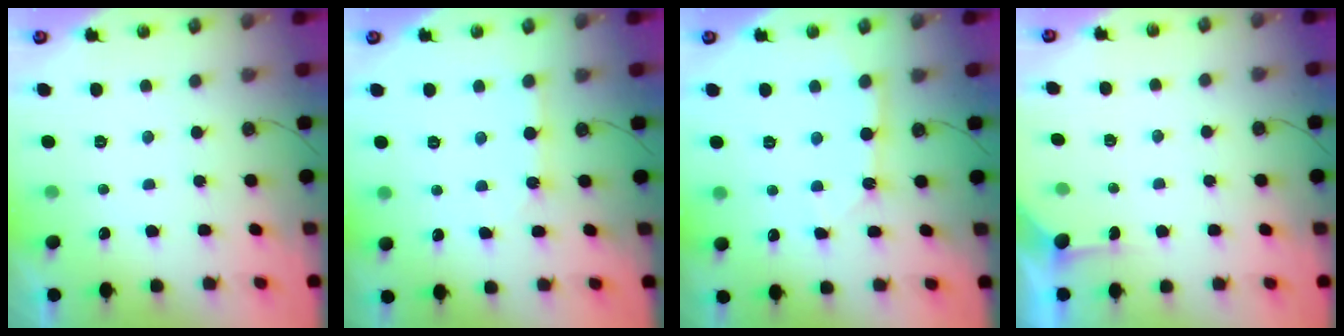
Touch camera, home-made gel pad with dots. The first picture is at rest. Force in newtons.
{"total": 2.8, "press": 2.8, "slide": 0.2}
{"total": 4.6, "press": 4.5, "slide": 0.3}
{"total": 2.3, "press": 2.2, "slide": 0.3}